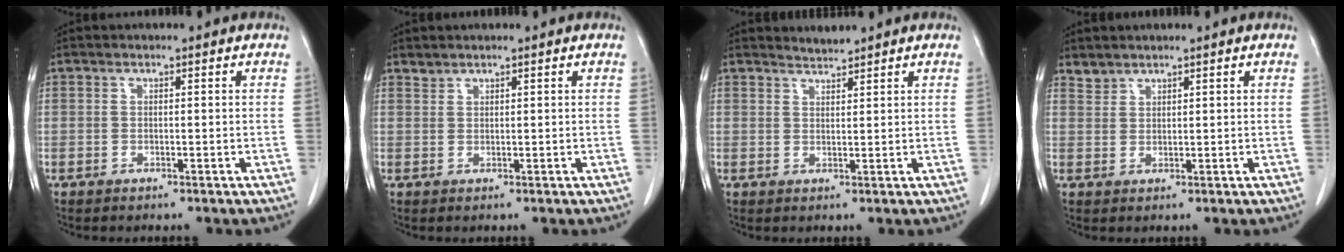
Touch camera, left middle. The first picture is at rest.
{"total": 0.9, "force": [0.9, 0.1, -0.1], "torque": [-0.002, 0.001, 0.019]}
{"total": 1.6, "force": [1.6, -0.3, -0.3], "torque": [-0.002, -0.002, 0.032]}
{"total": 1.6, "force": [1.6, 0.4, -0.2], "torque": [0.004, 0.004, 0.032]}